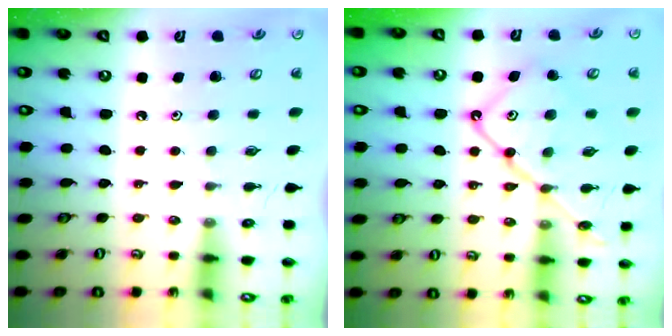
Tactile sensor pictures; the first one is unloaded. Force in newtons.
{"total": 15.8, "press": 15.8, "slide": 1.6}